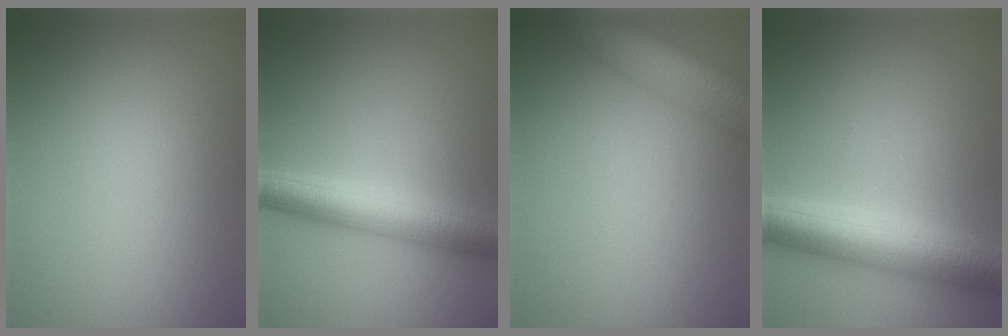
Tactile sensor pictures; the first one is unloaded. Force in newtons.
{"total": 5.7, "press": 5.7, "slide": 0.1}
{"total": 6.9, "press": 6.9, "slide": 0.5}
{"total": 7.6, "press": 7.6, "slide": 0.1}